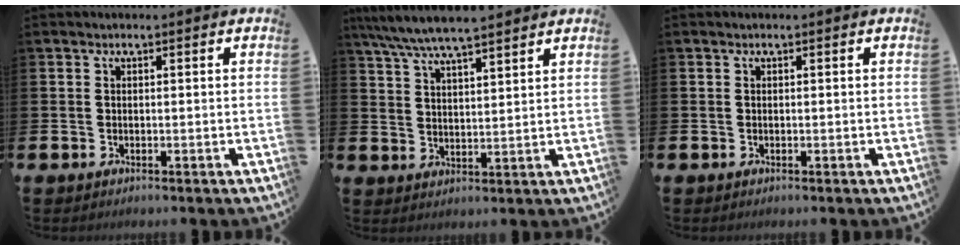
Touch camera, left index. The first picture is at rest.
{"total": 6.7, "force": [6.3, 0.4, 2.2], "torque": [-0.069, -0.021, 0.115]}
{"total": 0.0}